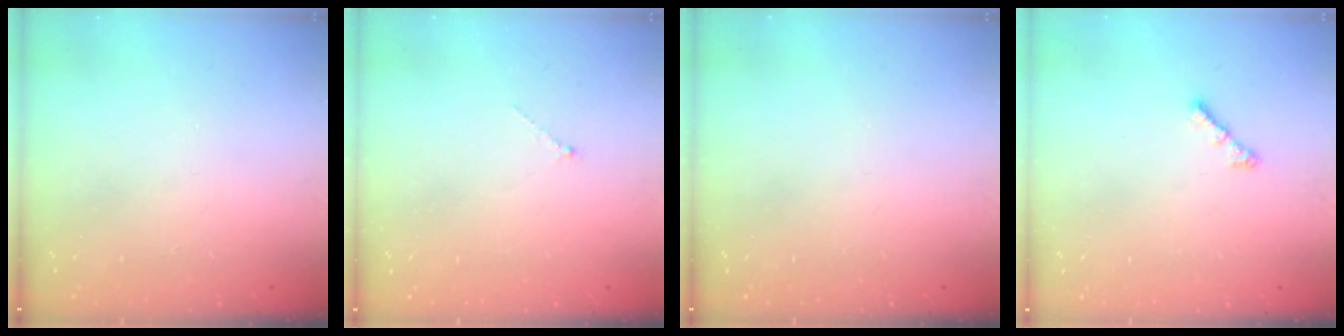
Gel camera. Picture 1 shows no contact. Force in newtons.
{"total": 0.0}
{"total": 0.0}
{"total": 3.0, "press": 2.9, "slide": 0.6}